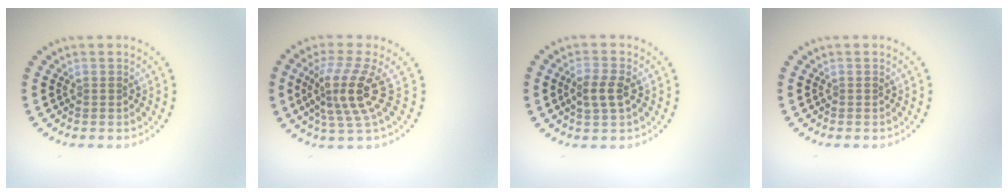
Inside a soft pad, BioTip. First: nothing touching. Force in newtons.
{"total": 4.4, "press": 3.2, "slide": 3.0}
{"total": 2.3, "press": 2.3, "slide": 0.5}
{"total": 0.0}